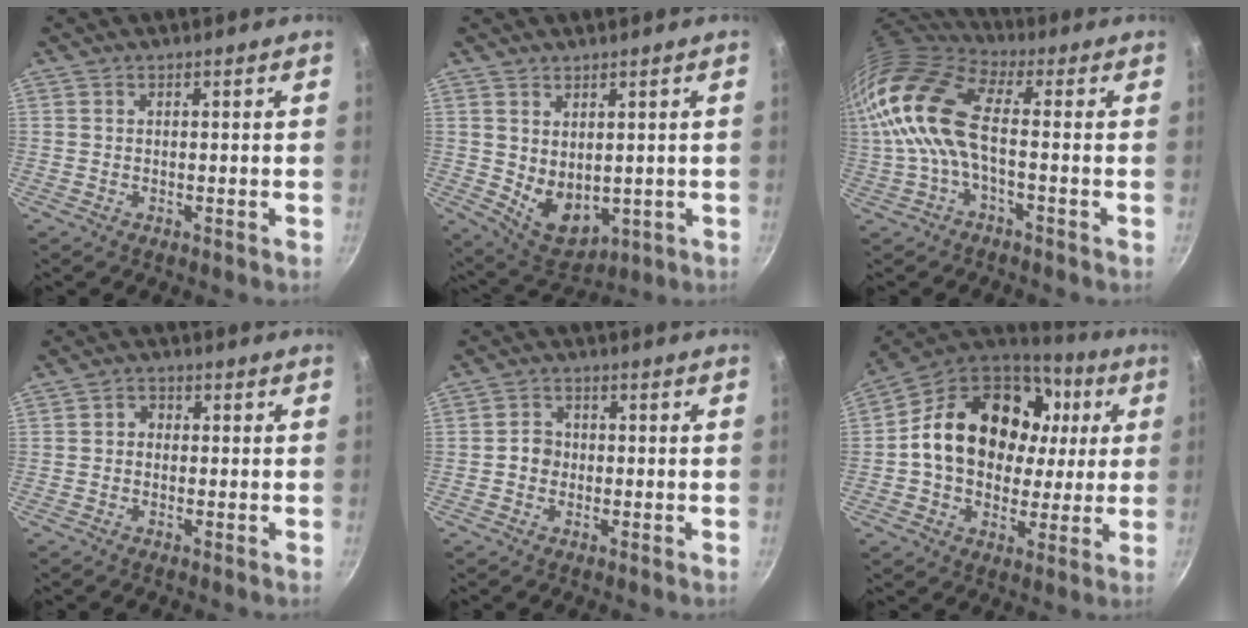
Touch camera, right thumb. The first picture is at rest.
{"total": 8.0, "force": [1.3, 5.3, 5.8], "torque": [-0.072, -0.028, 0.047]}
{"total": 14.7, "force": [-0.4, 6.8, 13.0], "torque": [-0.265, 0.019, -0.022]}
{"total": 2.3, "force": [-0.1, 2.0, 1.1], "torque": [-0.010, 0.007, -0.006]}
{"total": 3.4, "force": [-0.6, 3.0, 1.4], "torque": [-0.002, 0.013, -0.013]}
{"total": 24.4, "force": [4.4, 17.9, 16.0], "torque": [-0.253, 0.024, 0.070]}